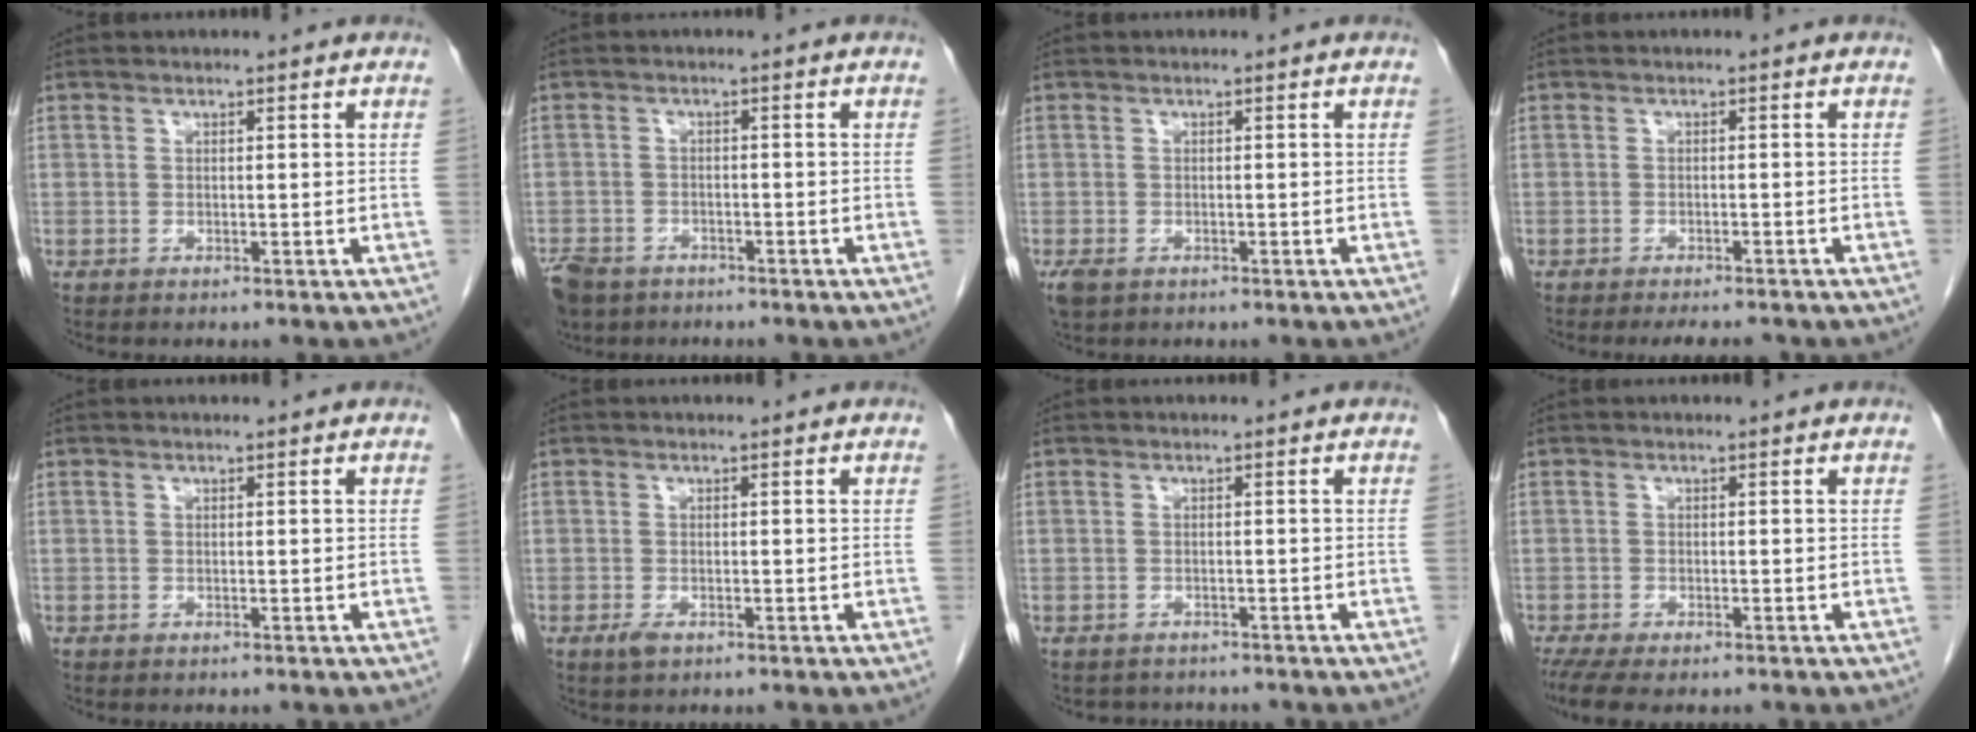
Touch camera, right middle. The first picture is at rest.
{"total": 8.9, "force": [-6.2, 5.5, 3.3], "torque": [-0.085, -0.007, -0.104]}
{"total": 2.5, "force": [-1.4, 1.5, 1.4], "torque": [-0.035, -0.005, -0.018]}
{"total": 4.3, "force": [-3.9, 0.8, 1.7], "torque": [-0.021, -0.007, -0.052]}
{"total": 0.0}
{"total": 1.4, "force": [-0.7, 0.6, 1.0], "torque": [-0.020, -0.001, -0.009]}
{"total": 2.9, "force": [-2.7, 1.1, 0.0], "torque": [-0.003, -0.003, -0.038]}
{"total": 6.1, "force": [-4.6, 1.8, 3.6], "torque": [-0.065, -0.016, -0.075]}